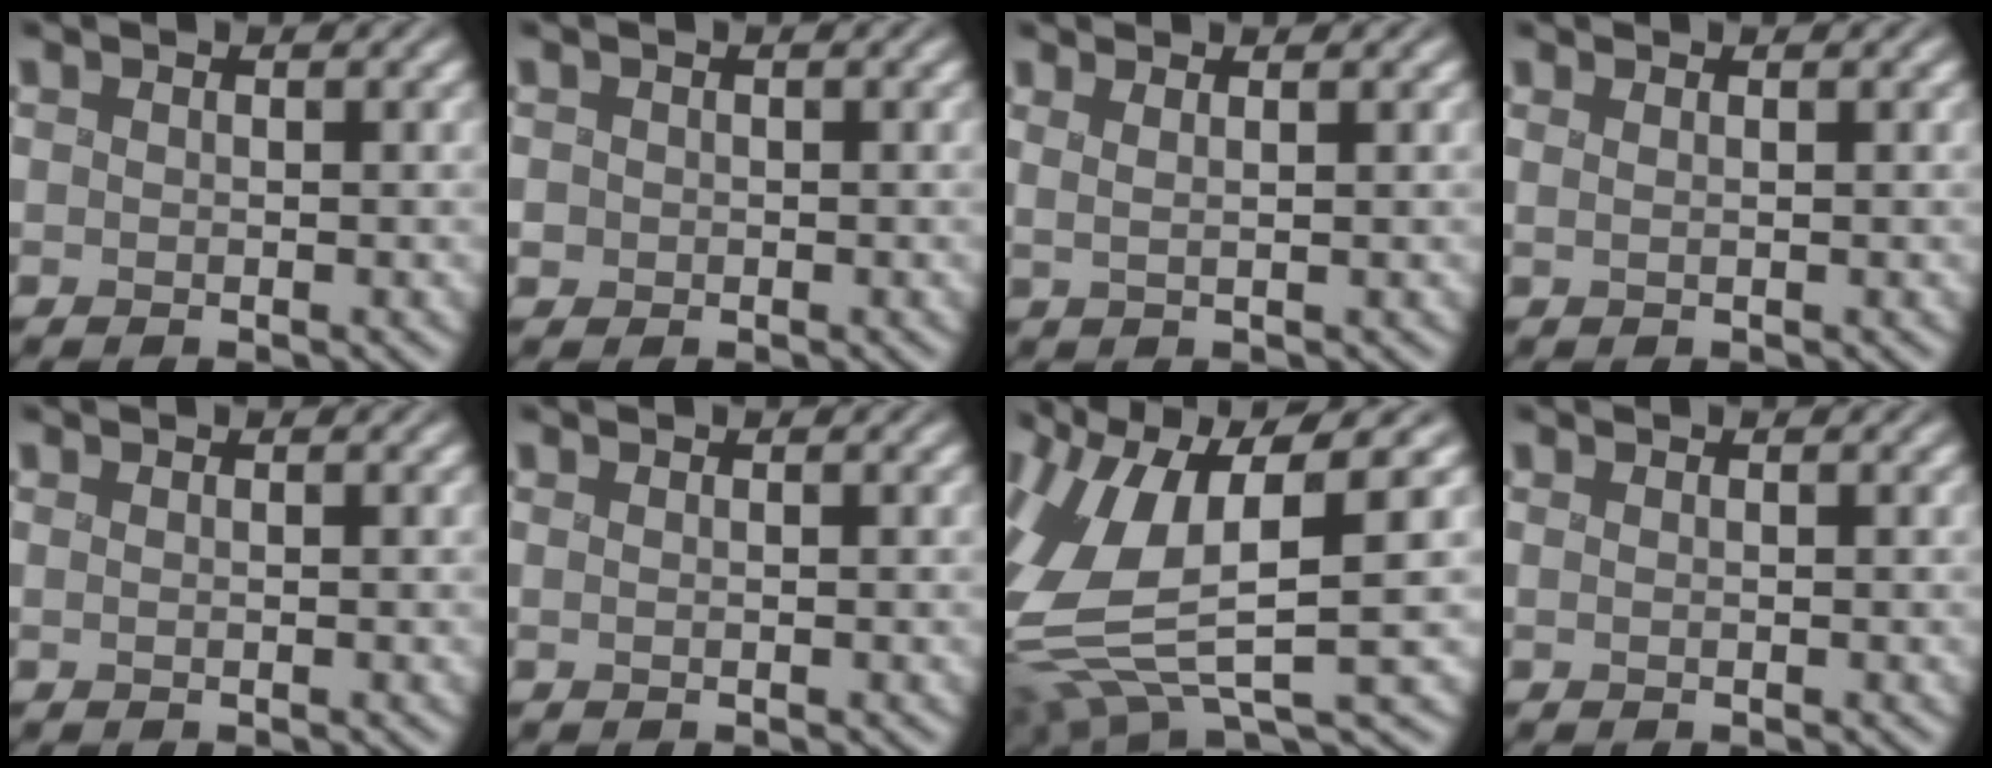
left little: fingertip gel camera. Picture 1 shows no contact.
{"total": 0.7, "force": [-0.1, 0.7, 0.2], "torque": [0.000, -0.002, -0.002]}
{"total": 1.6, "force": [0.8, 0.4, 1.3], "torque": [-0.011, 0.007, 0.002]}
{"total": 0.5, "force": [0.3, 0.0, 0.4], "torque": [-0.005, 0.000, 0.002]}
{"total": 0.0}
{"total": 0.0}
{"total": 11.4, "force": [0.0, 4.6, 10.5], "torque": [-0.225, -0.005, 0.001]}
{"total": 0.0}